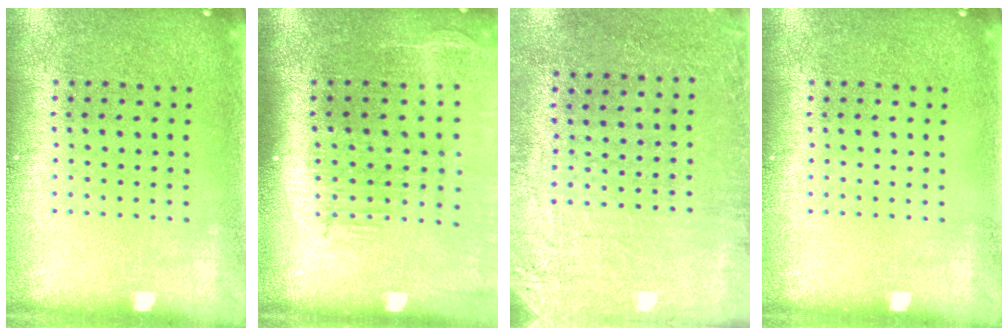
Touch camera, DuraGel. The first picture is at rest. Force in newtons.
{"total": 2.3, "press": 1.9, "slide": 1.3}
{"total": 2.8, "press": 2.6, "slide": 1.1}
{"total": 0.0}